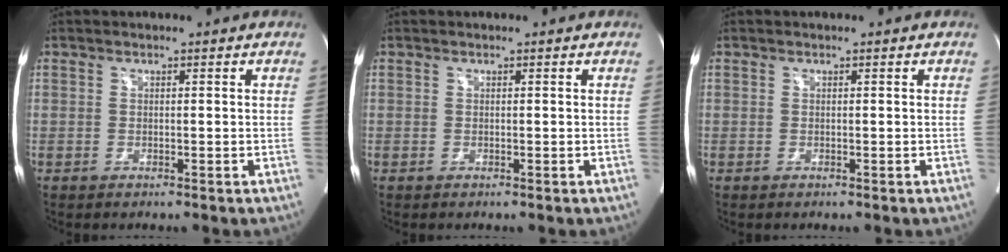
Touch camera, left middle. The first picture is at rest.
{"total": 0.0}
{"total": 0.0}